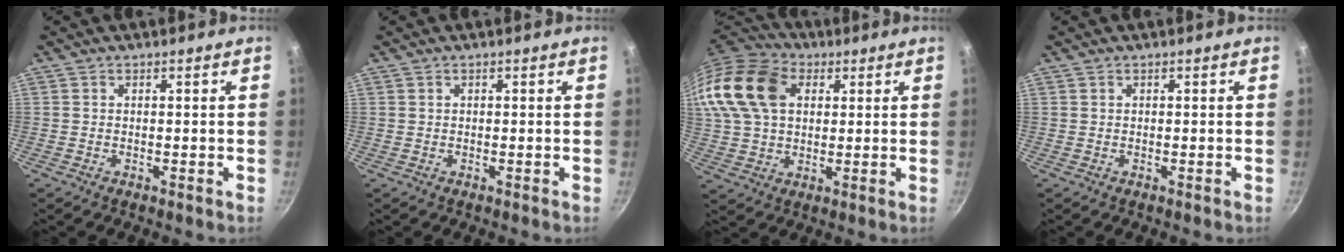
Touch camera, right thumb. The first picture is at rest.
{"total": 0.0}
{"total": 20.1, "force": [6.1, 14.2, 12.9], "torque": [-0.266, 0.019, 0.101]}
{"total": 0.0}